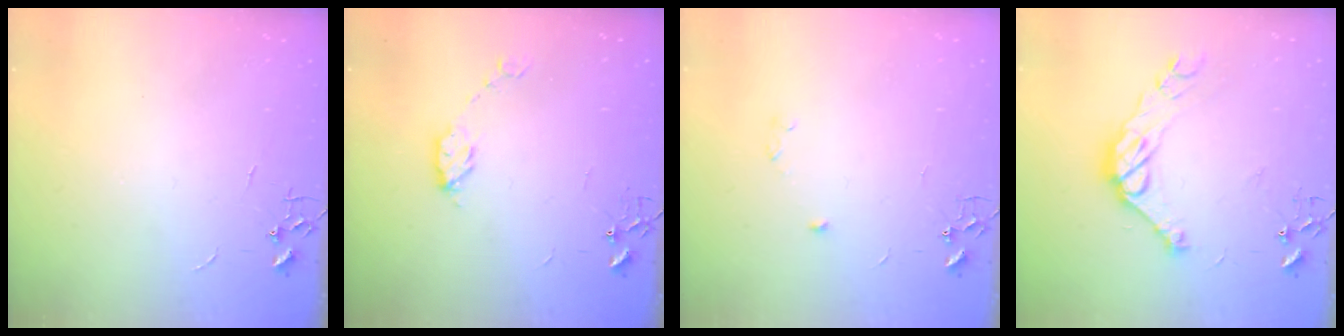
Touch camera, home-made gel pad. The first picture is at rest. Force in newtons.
{"total": 6.3, "press": 6.3, "slide": 0.6}
{"total": 3.6, "press": 3.2, "slide": 1.7}
{"total": 12.8, "press": 12.8, "slide": 0.8}